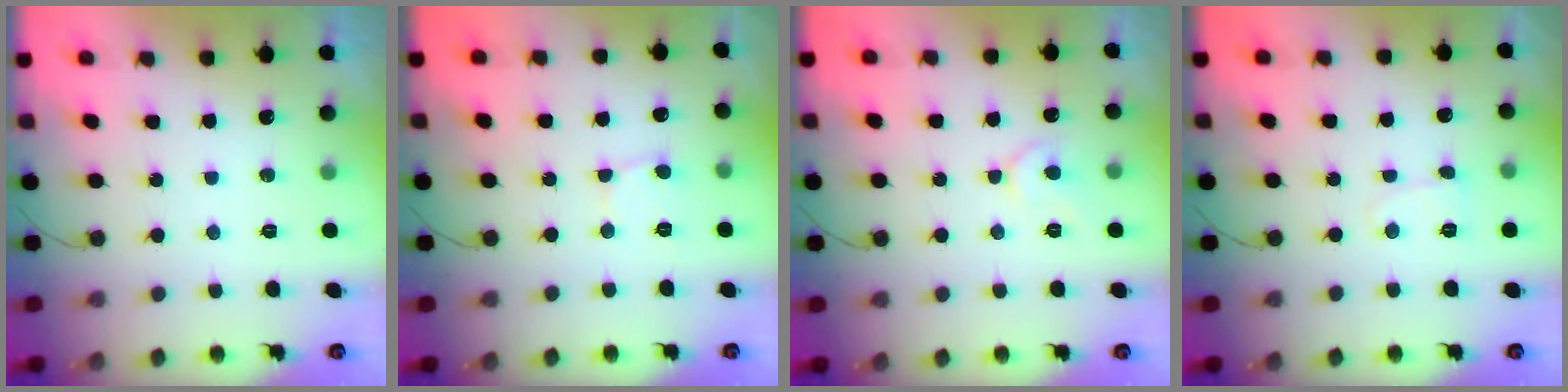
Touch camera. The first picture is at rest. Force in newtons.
{"total": 2.7, "press": 2.7, "slide": 0.3}
{"total": 6.5, "press": 6.4, "slide": 0.9}
{"total": 3.8, "press": 3.7, "slide": 0.4}